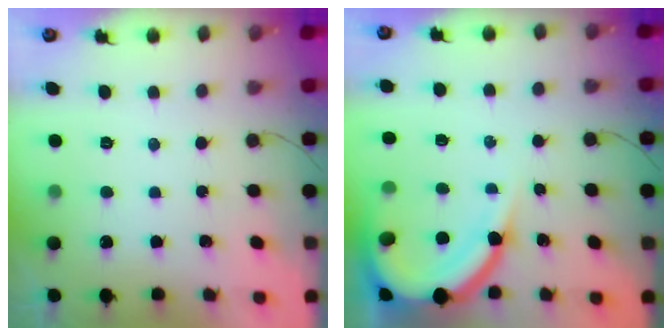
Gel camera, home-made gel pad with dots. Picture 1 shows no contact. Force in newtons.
{"total": 13.3, "press": 13.3, "slide": 1.3}